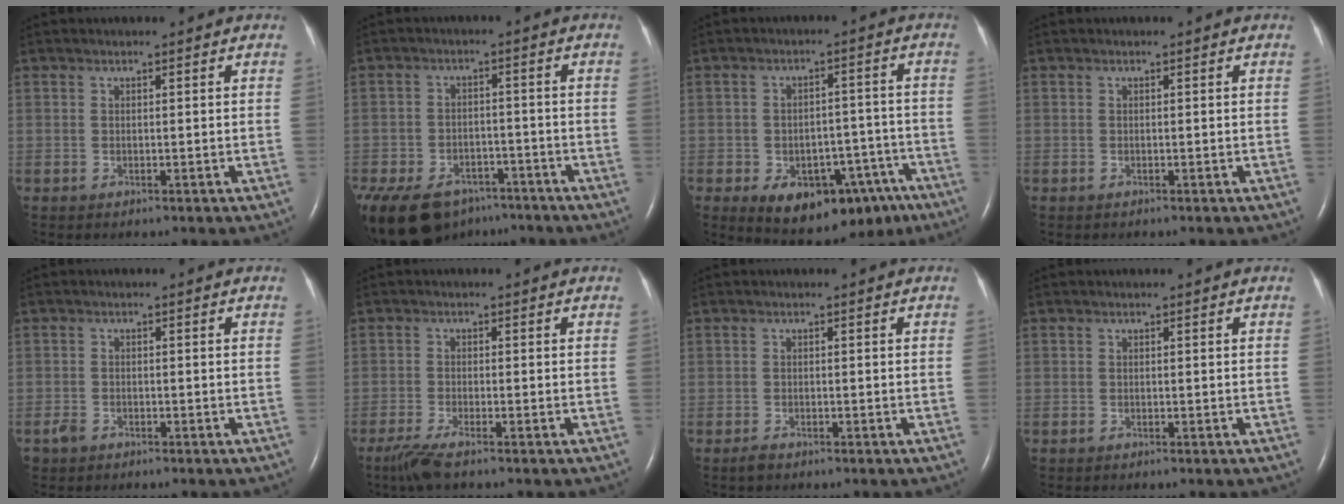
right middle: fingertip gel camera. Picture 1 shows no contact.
{"total": 19.4, "force": [-13.0, 11.6, 8.6], "torque": [-0.250, -0.023, -0.188]}
{"total": 14.6, "force": [-8.5, 8.1, 8.7], "torque": [-0.107, 0.025, -0.109]}
{"total": 0.0}
{"total": 1.6, "force": [-1.1, 1.0, 0.6], "torque": [-0.018, 0.001, -0.019]}
{"total": 3.9, "force": [-2.8, 0.3, 2.7], "torque": [-0.064, -0.013, -0.056]}
{"total": 1.0, "force": [-0.9, 0.4, 0.4], "torque": [-0.016, -0.002, -0.015]}
{"total": 0.0}